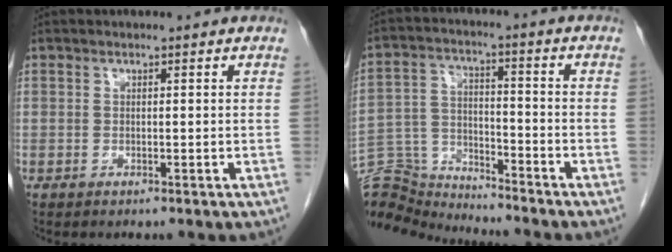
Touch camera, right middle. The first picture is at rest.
{"total": 11.2, "force": [-11.2, 0.4, -0.3], "torque": [0.000, 0.029, -0.209]}